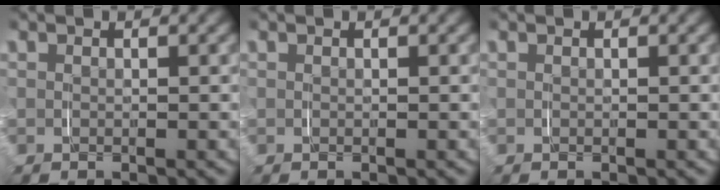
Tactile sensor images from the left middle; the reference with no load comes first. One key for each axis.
{"total": 0.0}
{"total": 0.0}